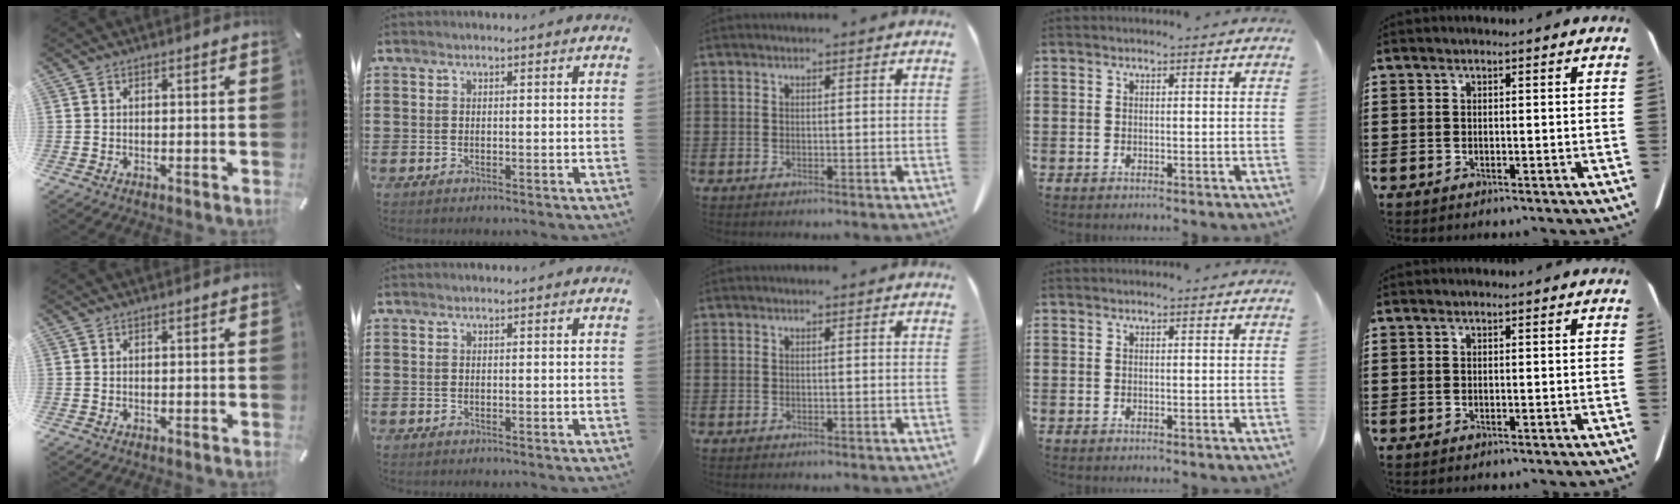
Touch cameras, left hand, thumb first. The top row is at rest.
{}